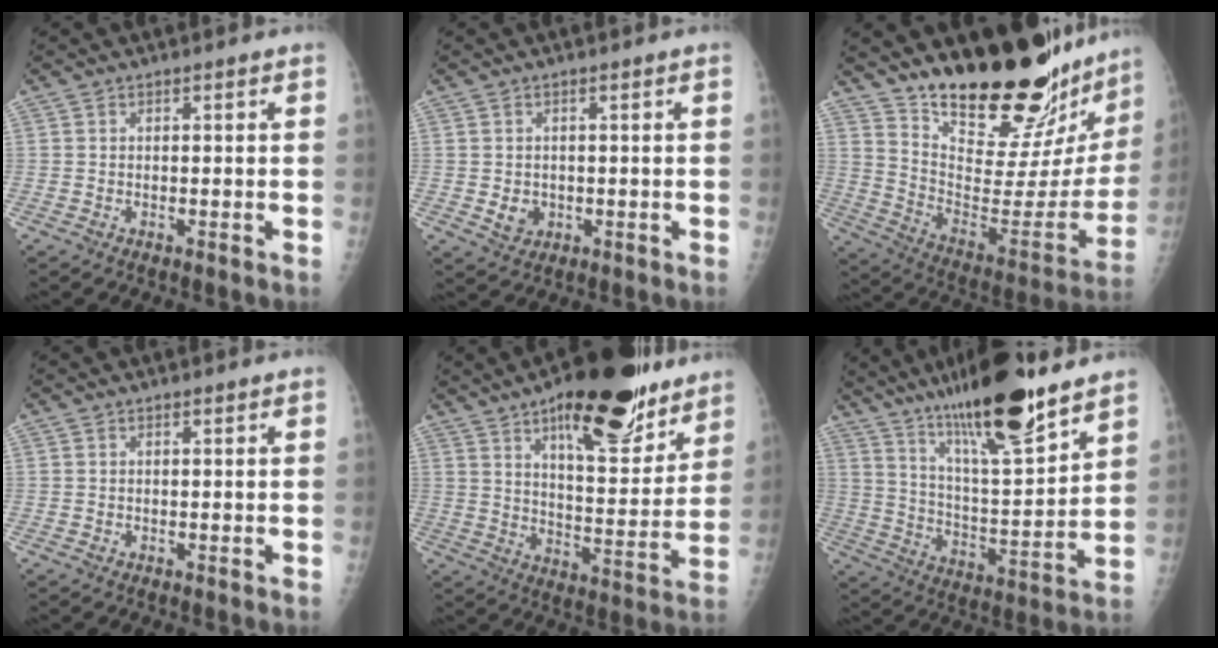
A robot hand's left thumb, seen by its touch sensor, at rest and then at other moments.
{"total": 3.1, "force": [-0.2, 2.7, 1.5], "torque": [-0.014, -0.002, 0.006]}
{"total": 28.8, "force": [24.1, 7.5, 13.9], "torque": [-0.182, -0.173, 0.353]}
{"total": 0.0}
{"total": 22.2, "force": [13.9, 8.2, 15.2], "torque": [-0.174, -0.063, 0.211]}
{"total": 21.0, "force": [14.9, 3.8, 14.3], "torque": [-0.223, -0.073, 0.255]}